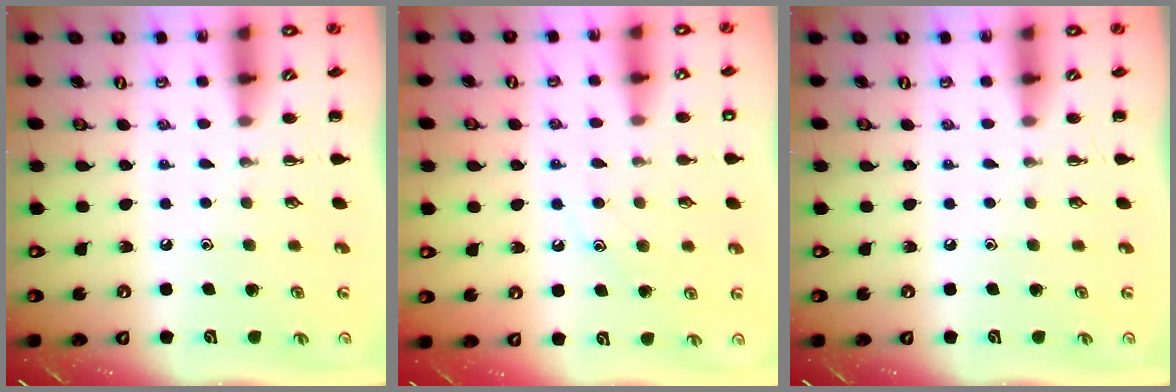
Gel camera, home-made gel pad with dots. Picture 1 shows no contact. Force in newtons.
{"total": 9.4, "press": 9.3, "slide": 1.4}
{"total": 0.0}